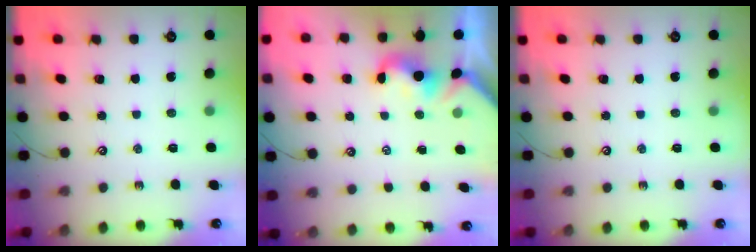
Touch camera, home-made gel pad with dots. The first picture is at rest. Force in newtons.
{"total": 1.6, "press": 1.5, "slide": 0.4}
{"total": 0.0}